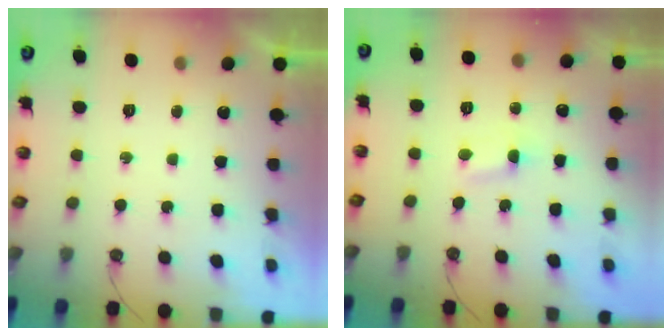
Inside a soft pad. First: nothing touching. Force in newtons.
{"total": 0.6, "press": 0.6, "slide": 0.1}